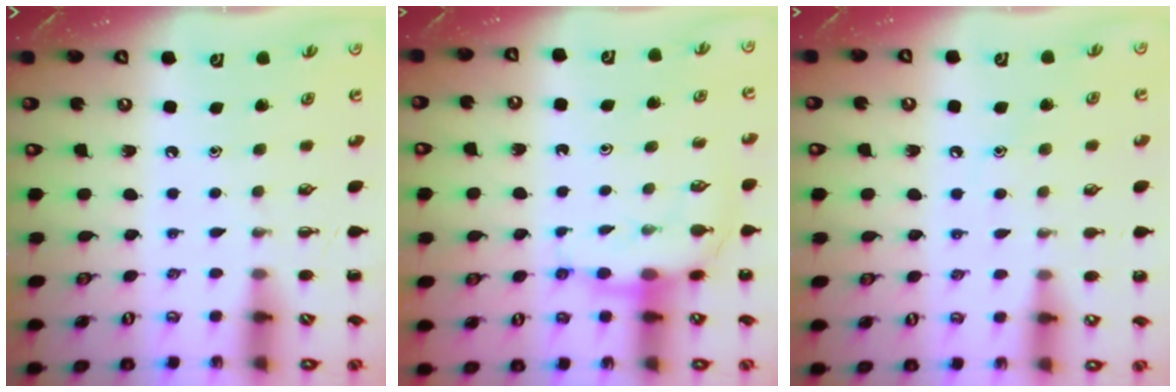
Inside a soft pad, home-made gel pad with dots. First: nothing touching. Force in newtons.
{"total": 7.7, "press": 7.6, "slide": 1.1}
{"total": 7.4, "press": 7.2, "slide": 1.9}